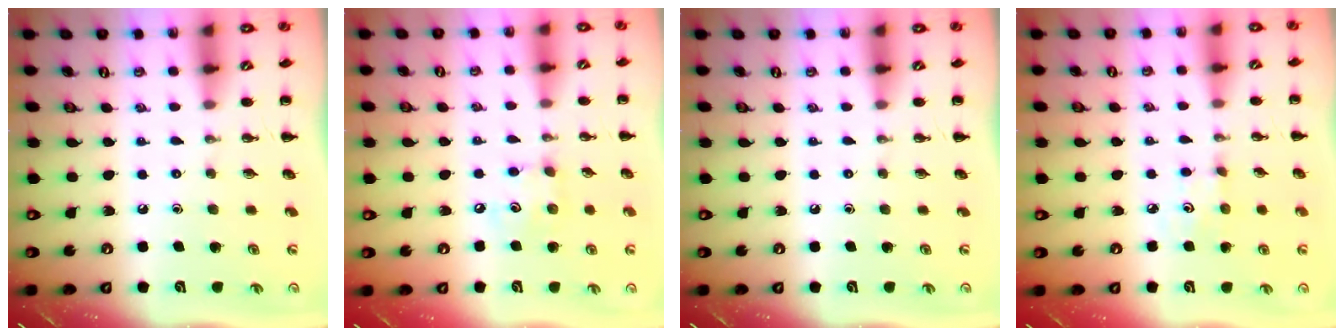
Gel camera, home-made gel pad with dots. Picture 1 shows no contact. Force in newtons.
{"total": 5.2, "press": 5.2, "slide": 0.8}
{"total": 0.0}
{"total": 3.7, "press": 3.6, "slide": 1.1}